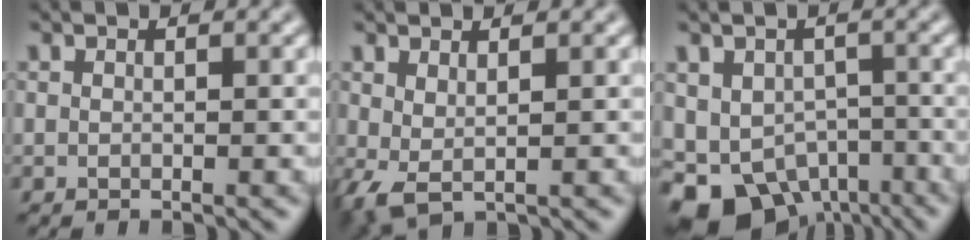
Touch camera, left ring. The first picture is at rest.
{"total": 2.1, "force": [0.5, 0.9, 1.8], "torque": [-0.047, -0.004, 0.010]}
{"total": 8.3, "force": [-4.1, 5.8, 4.4], "torque": [-0.067, -0.021, -0.063]}